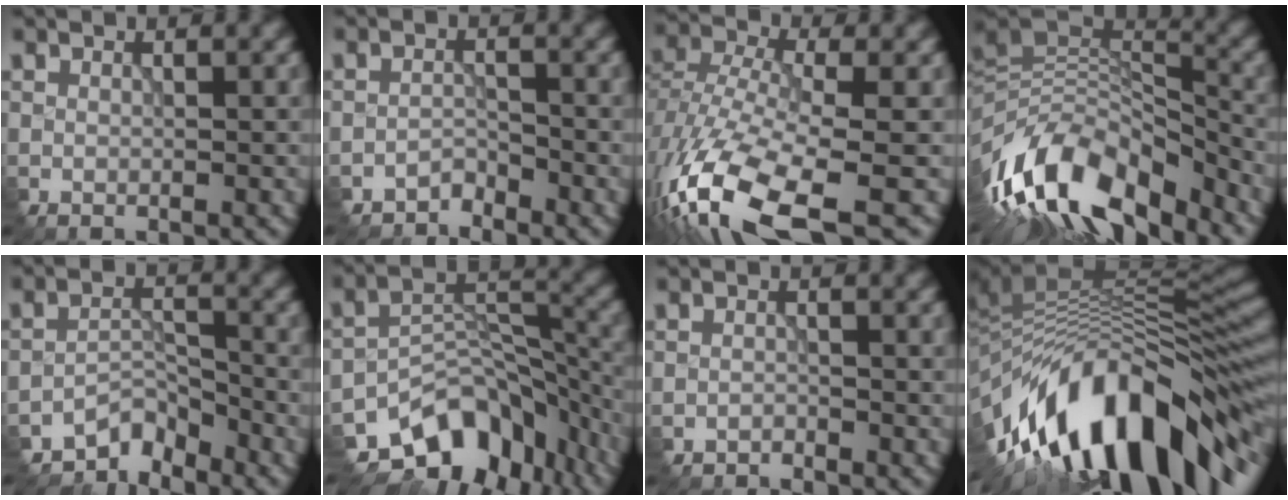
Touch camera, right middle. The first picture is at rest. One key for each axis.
{"total": 1.9, "fx": -1.8, "fy": 0.2, "fz": -0.5, "tx": 0.007, "ty": 0.006, "tz": -0.036}
{"total": 14.0, "fx": -7.4, "fy": 5.9, "fz": 10.4, "tx": -0.260, "ty": -0.026, "tz": -0.117}
{"total": 13.3, "fx": -7.4, "fy": 6.2, "fz": 9.2, "tx": -0.182, "ty": 0.020, "tz": -0.134}
{"total": 3.5, "fx": -3.4, "fy": 0.9, "fz": 0.2, "tx": 0.001, "ty": 0.008, "tz": -0.066}
{"total": 10.0, "fx": -6.9, "fy": 5.7, "fz": 4.6, "tx": -0.063, "ty": -0.004, "tz": -0.113}
{"total": 1.2, "fx": -1.1, "fy": 0.1, "fz": -0.4, "tx": 0.006, "ty": 0.001, "tz": -0.022}
{"total": 14.7, "fx": -6.1, "fy": 6.5, "fz": 11.7, "tx": -0.192, "ty": 0.024, "tz": -0.098}